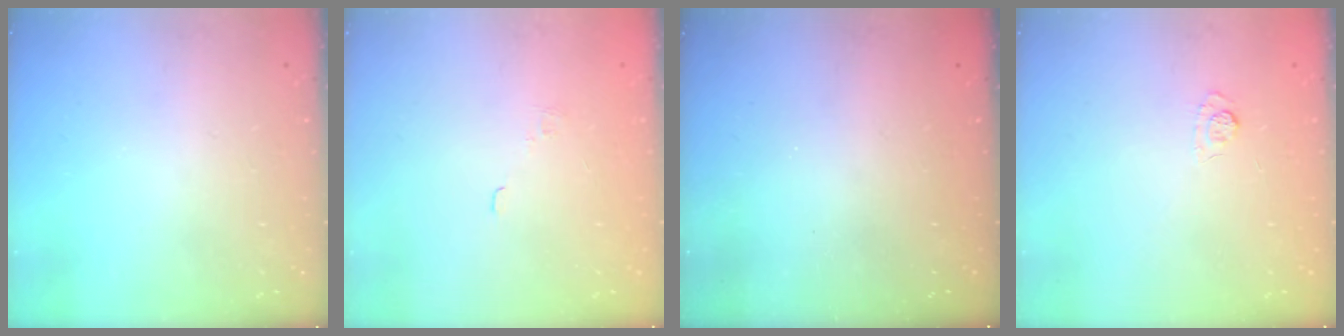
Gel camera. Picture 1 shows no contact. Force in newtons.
{"total": 1.8, "press": 1.3, "slide": 1.2}
{"total": 2.4, "press": 2.3, "slide": 0.7}
{"total": 2.1, "press": 1.6, "slide": 1.3}